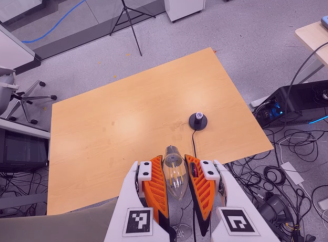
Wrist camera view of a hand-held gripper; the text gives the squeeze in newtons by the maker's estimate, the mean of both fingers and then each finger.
{"total": 18.4, "left": 19.8, "right": 17.1}